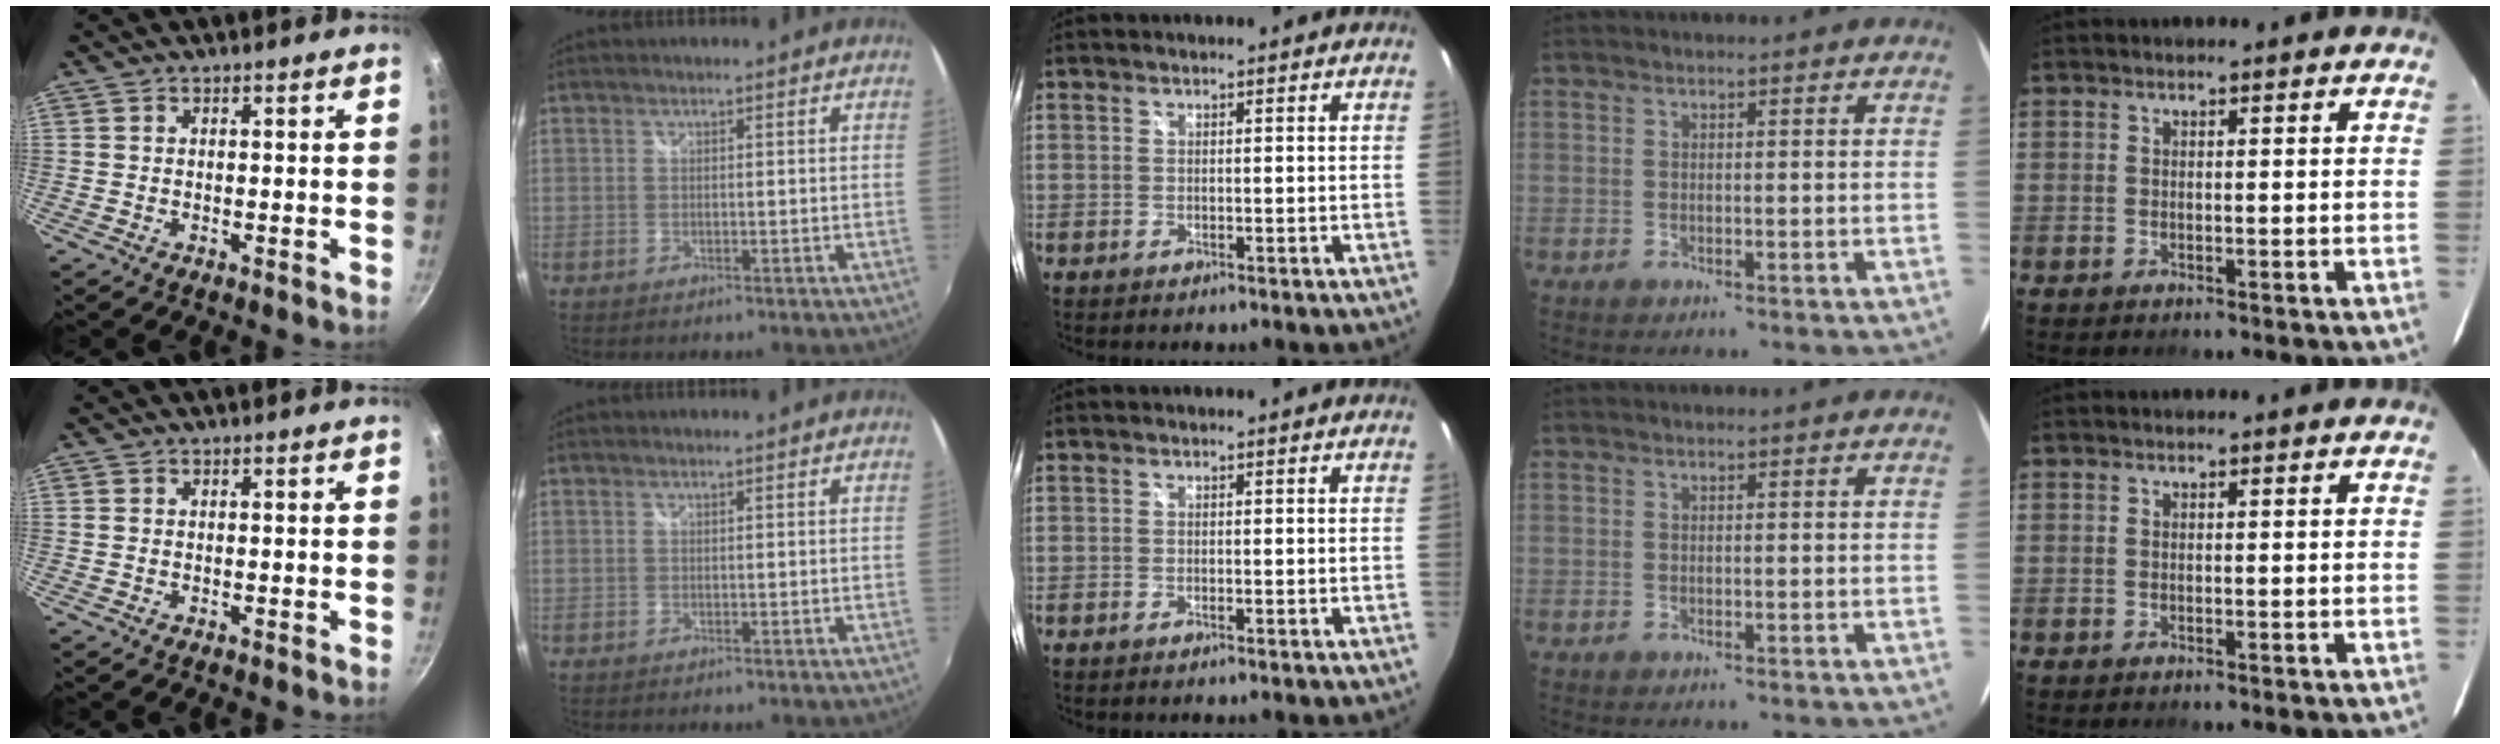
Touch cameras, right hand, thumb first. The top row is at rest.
{"middle": {"total": 0.6, "force": [-0.4, 0.0, 0.4], "torque": [-0.004, 0.000, -0.009]}}